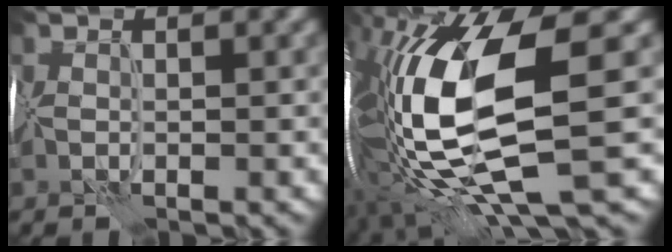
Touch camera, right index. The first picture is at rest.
{"total": 16.7, "force": [-1.3, 5.2, 15.8], "torque": [-0.329, -0.022, -0.003]}